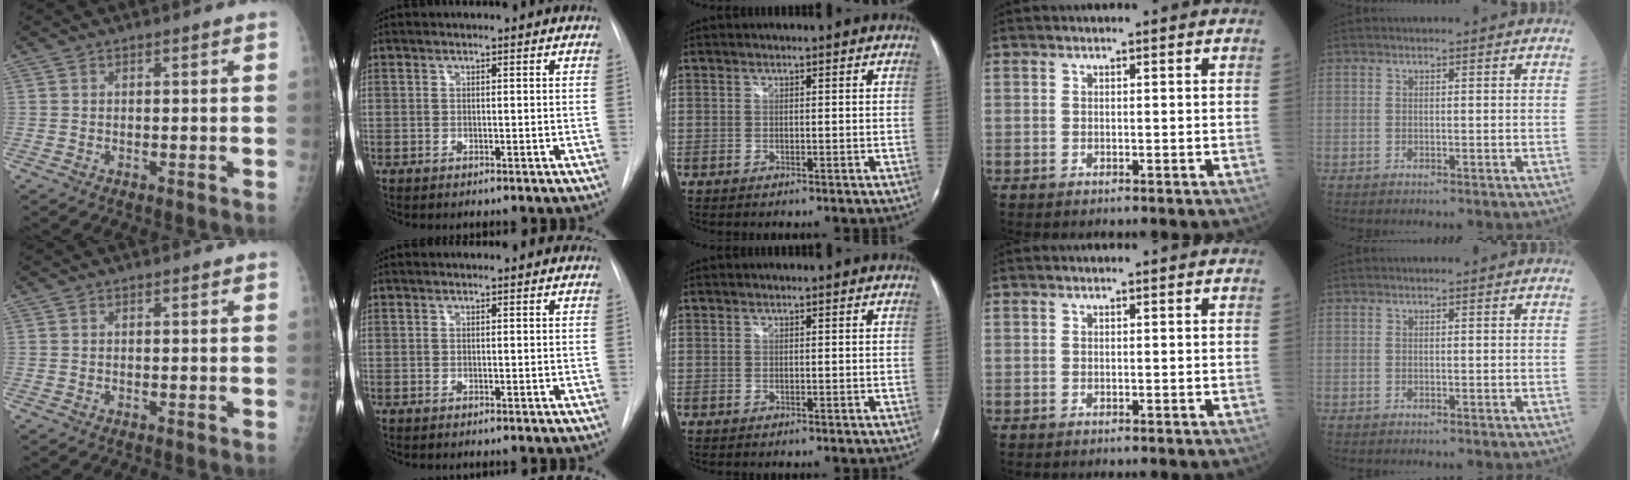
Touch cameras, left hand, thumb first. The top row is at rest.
{}